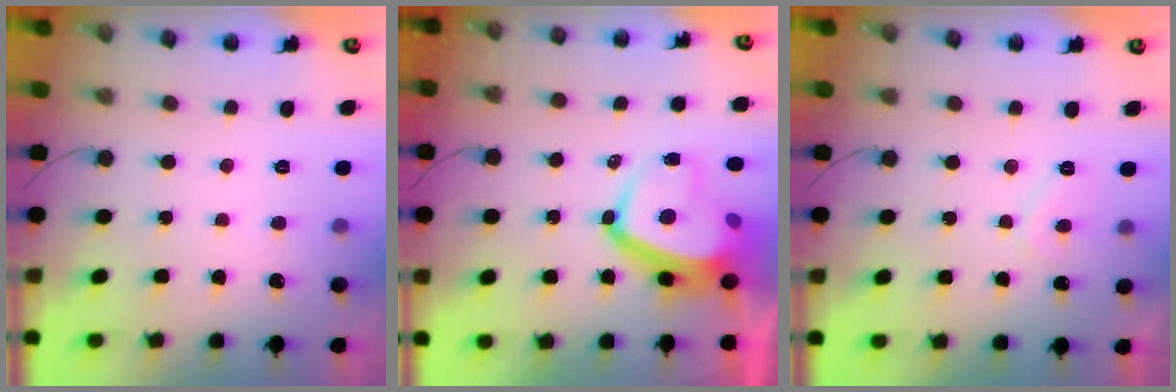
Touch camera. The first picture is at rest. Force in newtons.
{"total": 11.4, "press": 11.4, "slide": 1.3}
{"total": 2.7, "press": 2.6, "slide": 0.8}